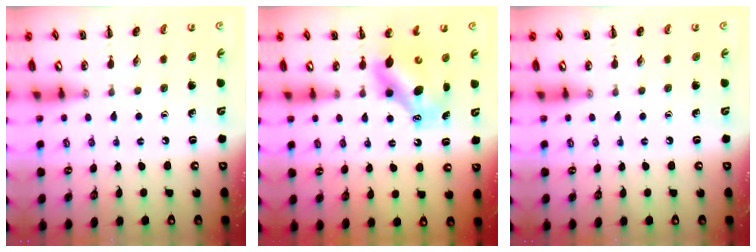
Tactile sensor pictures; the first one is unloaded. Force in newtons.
{"total": 6.9, "press": 6.7, "slide": 1.6}
{"total": 0.0}